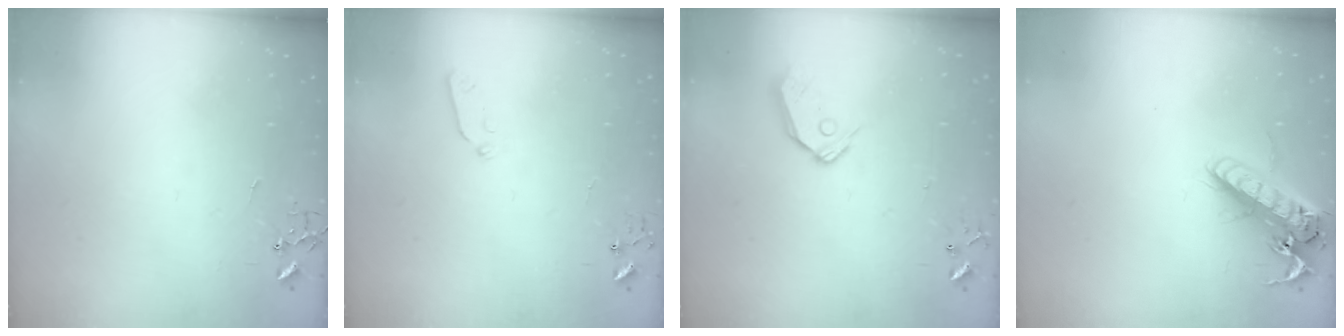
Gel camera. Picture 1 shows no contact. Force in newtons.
{"total": 4.8, "press": 4.7, "slide": 0.7}
{"total": 9.3, "press": 9.2, "slide": 1.2}
{"total": 17.4, "press": 17.1, "slide": 3.3}